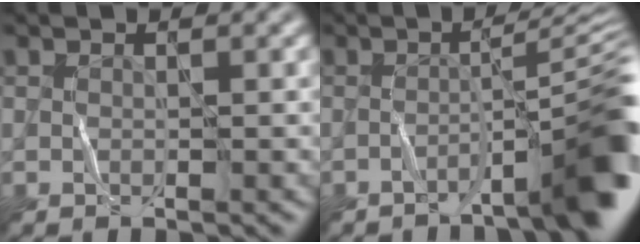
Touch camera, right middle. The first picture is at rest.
{"total": 8.2, "force": [-3.9, 1.4, 7.0], "torque": [-0.081, 0.019, -0.064]}